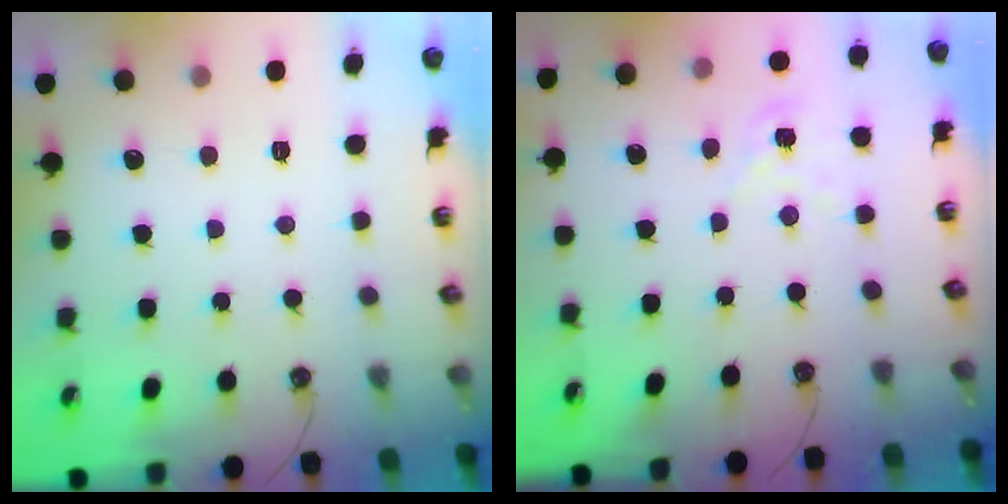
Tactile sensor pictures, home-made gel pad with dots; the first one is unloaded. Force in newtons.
{"total": 1.2, "press": 1.1, "slide": 0.2}